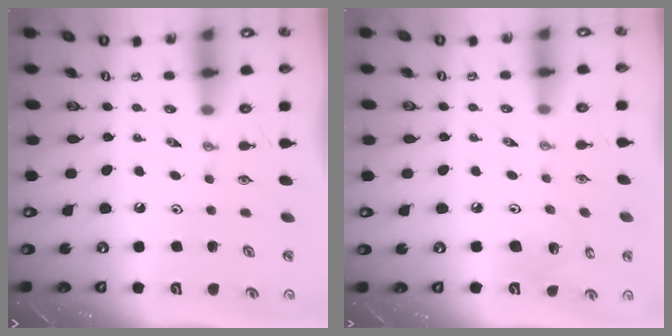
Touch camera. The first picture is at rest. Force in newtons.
{"total": 7.2, "press": 6.9, "slide": 1.9}